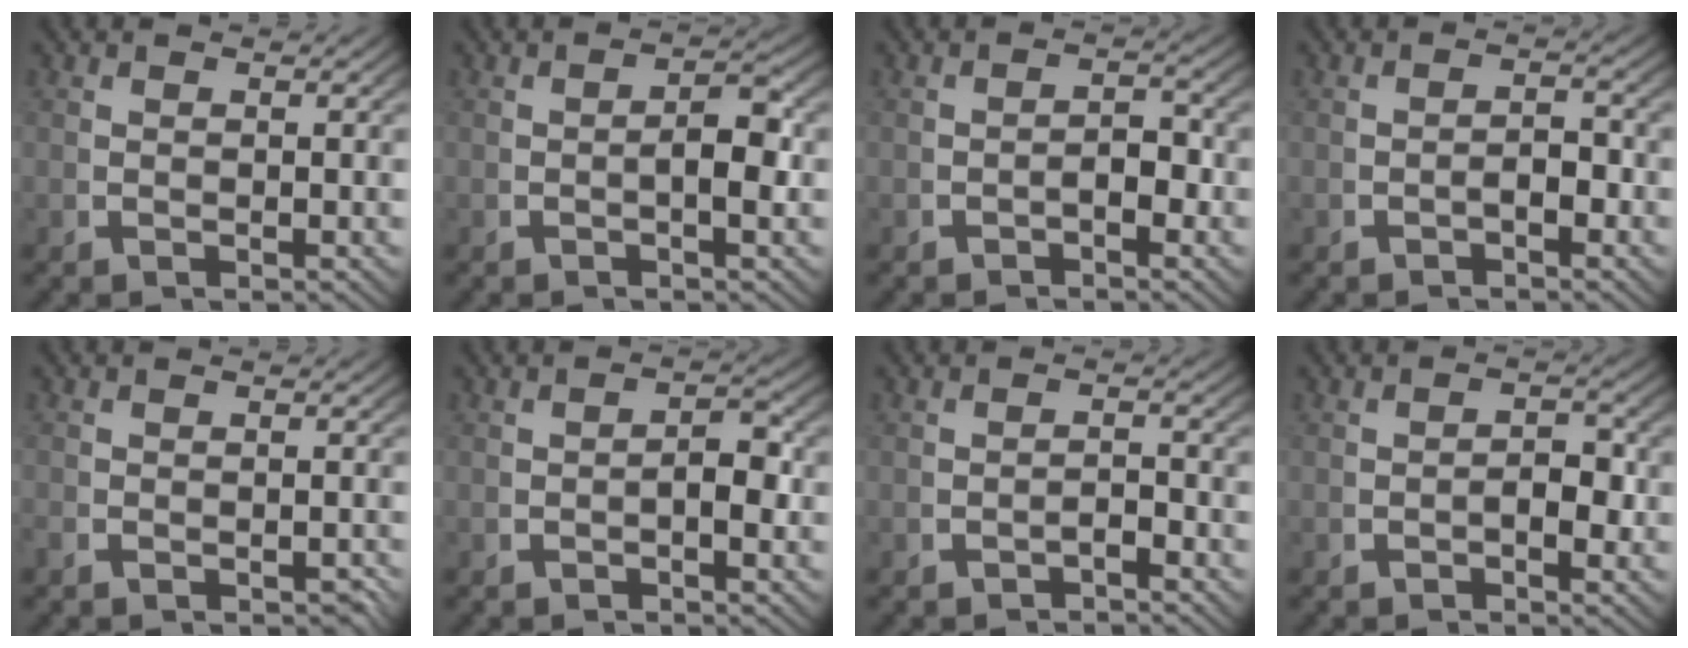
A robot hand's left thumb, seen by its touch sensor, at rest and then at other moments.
{"total": 3.1, "force": [-0.3, 1.0, 2.9], "torque": [-0.046, 0.003, -0.006]}
{"total": 1.9, "force": [-1.0, 1.0, 1.4], "torque": [-0.024, -0.008, -0.014]}
{"total": 1.6, "force": [-1.0, 0.7, 1.1], "torque": [-0.019, -0.006, -0.016]}
{"total": 1.4, "force": [-1.2, 0.7, 0.3], "torque": [-0.005, -0.008, -0.019]}
{"total": 2.1, "force": [-0.5, 0.8, 1.9], "torque": [-0.033, -0.001, -0.007]}
{"total": 1.7, "force": [-1.6, 0.3, 0.4], "torque": [-0.007, -0.005, -0.025]}
{"total": 2.0, "force": [-0.6, 1.0, 1.6], "torque": [-0.028, -0.007, -0.009]}